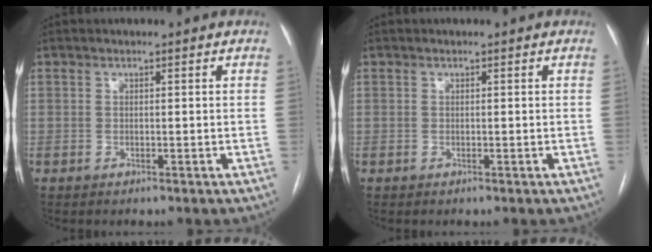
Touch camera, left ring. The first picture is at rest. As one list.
[{"total": 0.0}]